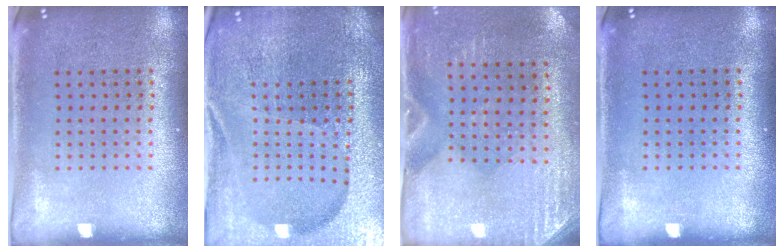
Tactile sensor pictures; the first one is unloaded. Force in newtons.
{"total": 5.0, "press": 4.6, "slide": 1.8}
{"total": 2.8, "press": 2.5, "slide": 1.3}
{"total": 0.0}